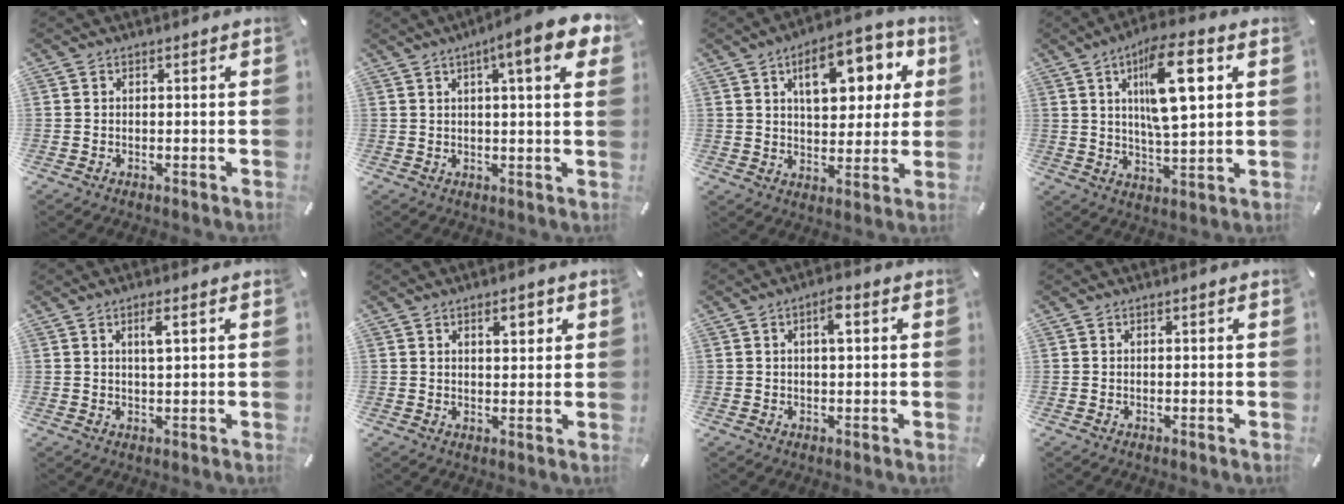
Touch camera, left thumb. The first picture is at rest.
{"total": 11.0, "force": [5.1, 1.9, 9.6], "torque": [-0.137, -0.024, 0.077]}
{"total": 15.4, "force": [6.3, 8.5, 11.1], "torque": [-0.147, -0.014, 0.102]}
{"total": 15.3, "force": [5.4, 4.9, 13.4], "torque": [-0.216, -0.010, 0.081]}
{"total": 3.4, "force": [1.3, 0.5, 3.1], "torque": [-0.056, -0.002, 0.018]}
{"total": 4.2, "force": [2.1, 1.8, 3.2], "torque": [-0.044, -0.004, 0.029]}
{"total": 3.8, "force": [1.1, 1.4, 3.3], "torque": [-0.045, -0.001, 0.011]}
{"total": 0.0}